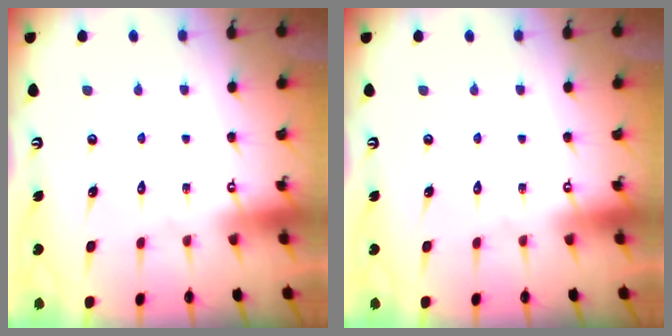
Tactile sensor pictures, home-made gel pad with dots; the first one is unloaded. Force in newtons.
{"total": 0.0}